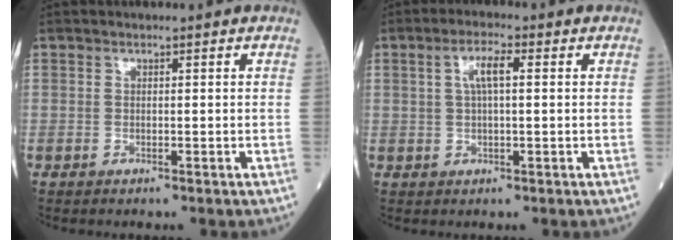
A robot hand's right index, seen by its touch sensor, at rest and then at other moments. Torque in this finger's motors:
{"motor_torque": [0.07, 0.06, 0.08, 0.05]}